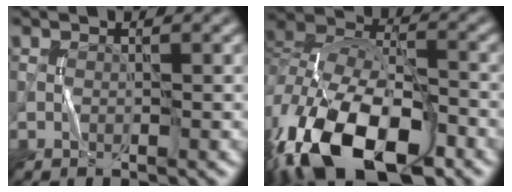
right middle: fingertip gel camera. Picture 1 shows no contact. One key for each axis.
{"total": 16.1, "fx": -9.0, "fy": 8.1, "fz": 10.6, "tx": -0.226, "ty": -0.015, "tz": -0.160}